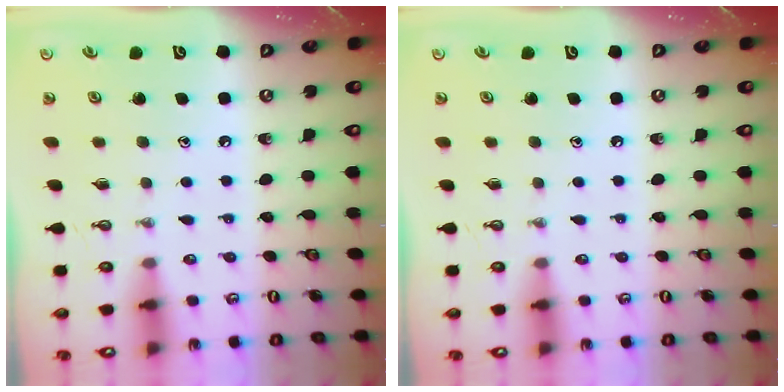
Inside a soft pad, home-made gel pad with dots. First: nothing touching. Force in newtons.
{"total": 0.0}